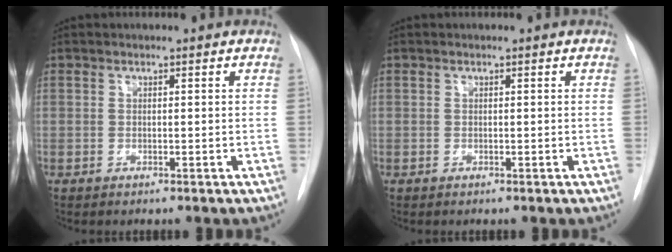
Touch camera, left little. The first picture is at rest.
{"total": 0.0}